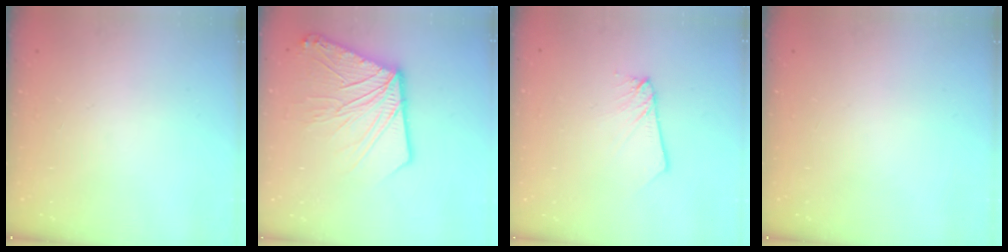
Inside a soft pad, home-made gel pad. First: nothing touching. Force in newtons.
{"total": 18.7, "press": 18.5, "slide": 2.5}
{"total": 2.2, "press": 2.2, "slide": 0.1}
{"total": 0.0}